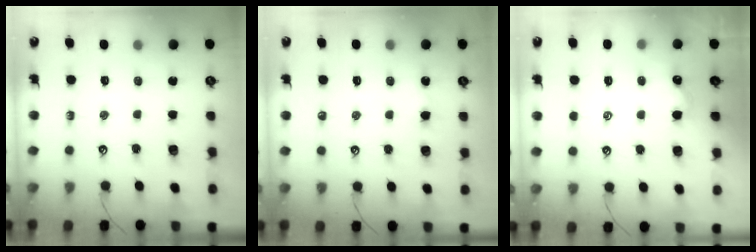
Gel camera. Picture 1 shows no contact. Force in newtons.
{"total": 2.3, "press": 2.3, "slide": 0.2}
{"total": 0.9, "press": 0.9, "slide": 0.3}